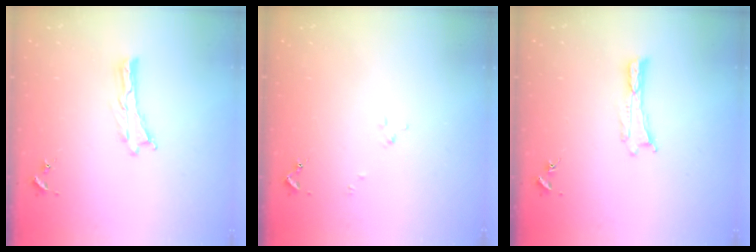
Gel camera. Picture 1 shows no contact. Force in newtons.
{"total": 1.7, "press": 1.7, "slide": 0.3}
{"total": 0.0}